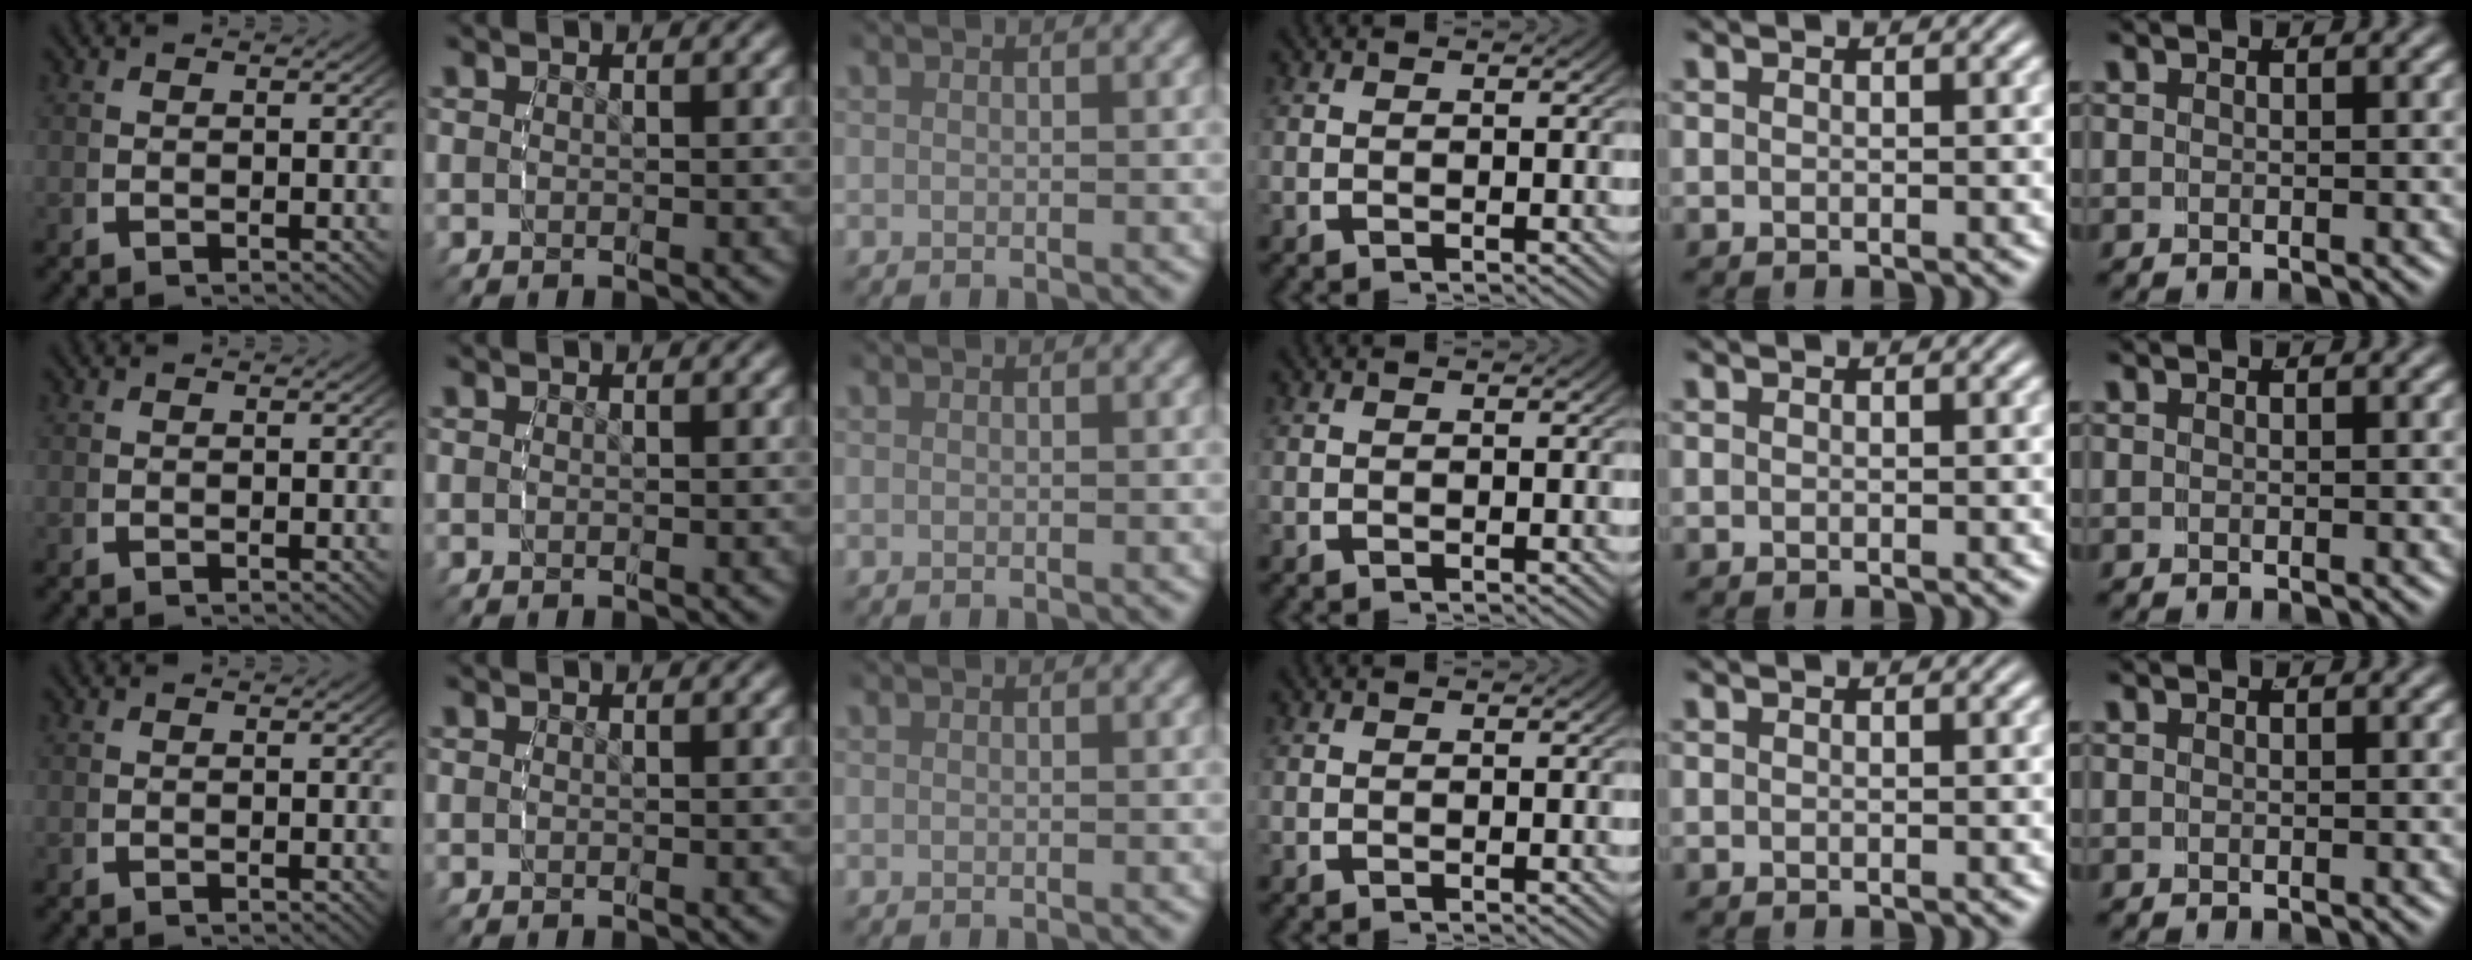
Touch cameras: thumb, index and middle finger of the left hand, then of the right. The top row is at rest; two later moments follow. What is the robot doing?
{"motion": "reach", "object": "jacket"}